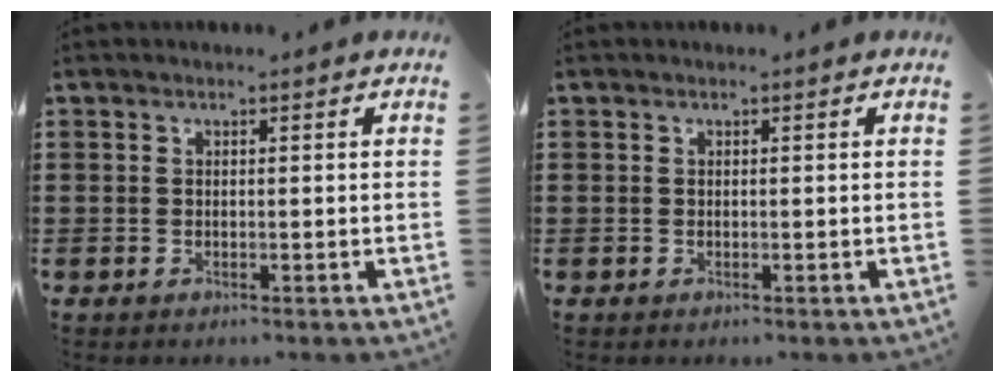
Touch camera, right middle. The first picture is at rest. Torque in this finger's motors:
{"motor_torque": [0.00, 0.00, 0.00, 0.00]}